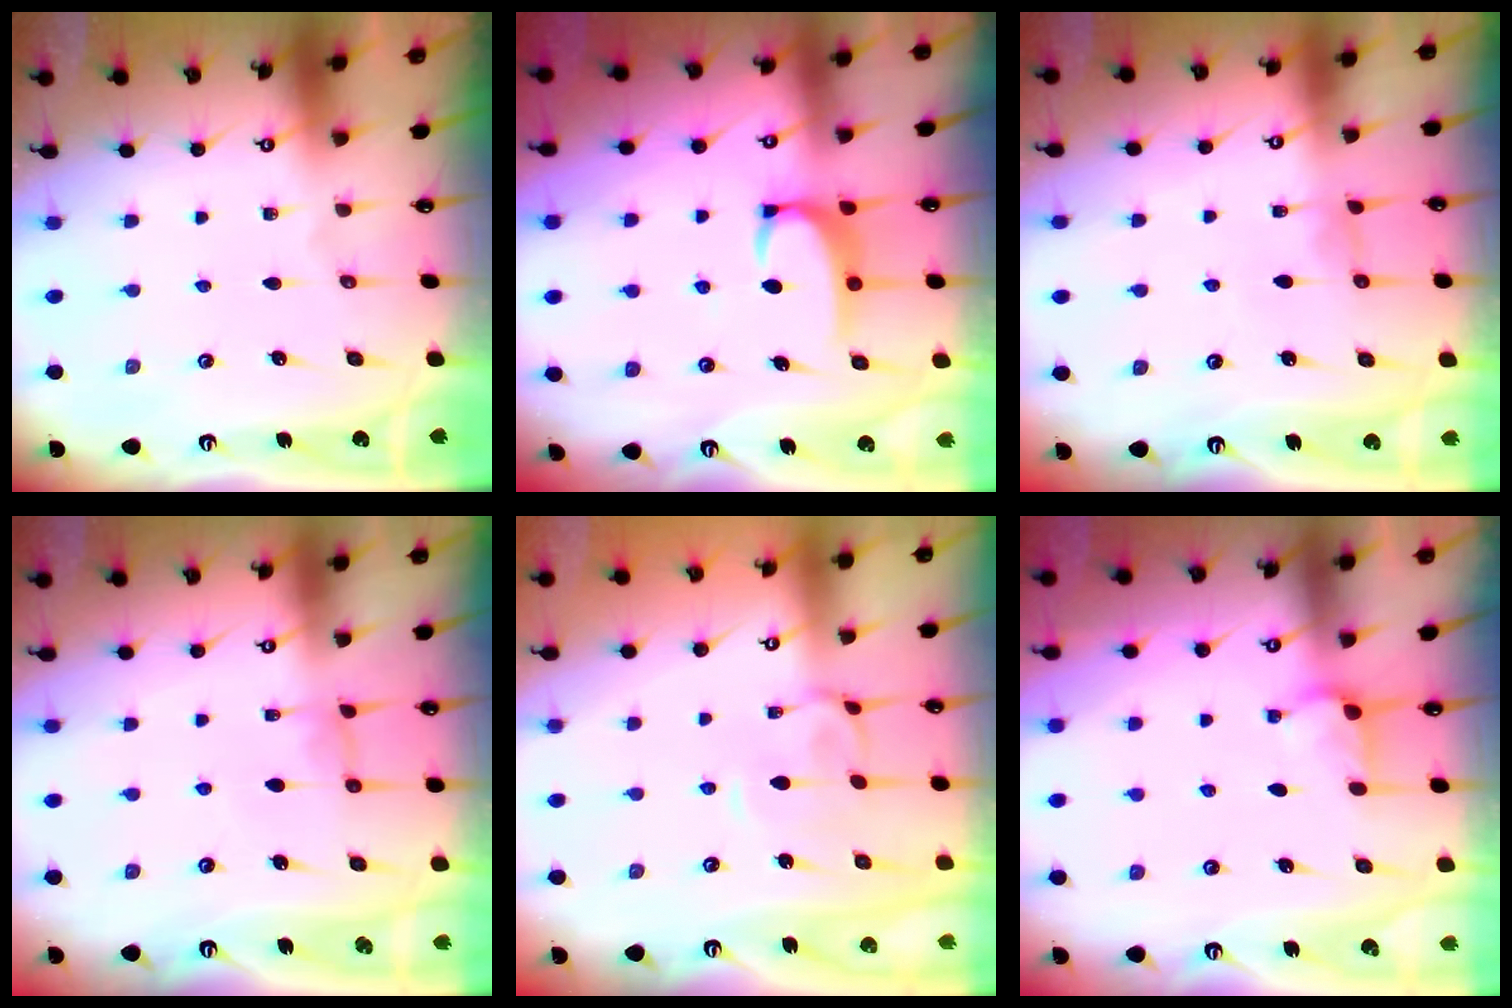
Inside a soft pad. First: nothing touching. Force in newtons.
{"total": 3.0, "press": 3.0, "slide": 0.4}
{"total": 0.7, "press": 0.4, "slide": 0.5}
{"total": 1.5, "press": 1.4, "slide": 0.6}
{"total": 2.3, "press": 2.2, "slide": 0.6}
{"total": 3.0, "press": 2.9, "slide": 0.5}